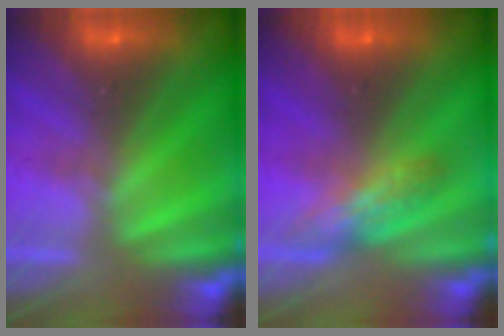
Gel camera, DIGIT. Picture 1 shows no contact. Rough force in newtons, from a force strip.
{"total": 2.5}